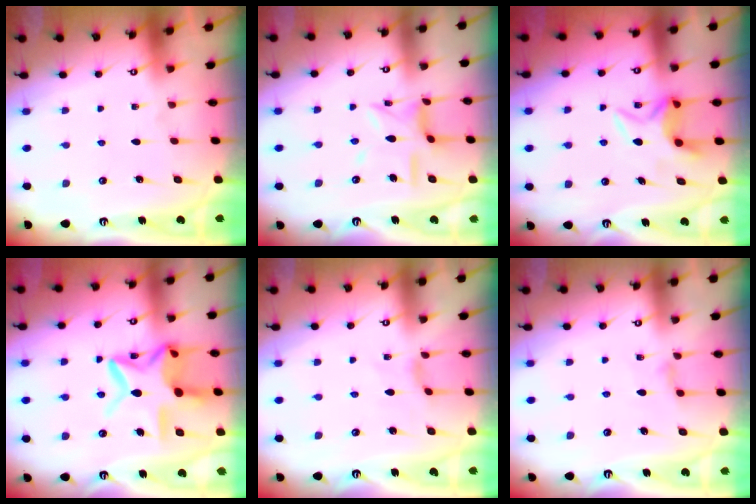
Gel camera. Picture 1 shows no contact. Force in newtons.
{"total": 9.8, "press": 9.8, "slide": 0.8}
{"total": 6.6, "press": 6.6, "slide": 0.3}
{"total": 15.3, "press": 15.3, "slide": 1.2}
{"total": 1.5, "press": 1.4, "slide": 0.4}
{"total": 3.0, "press": 2.9, "slide": 0.5}